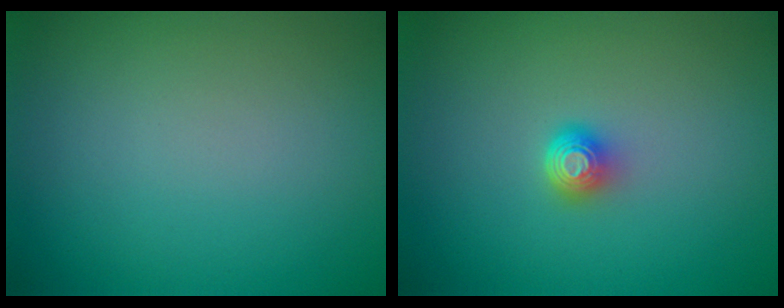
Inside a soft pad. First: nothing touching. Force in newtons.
{"total": 1.6, "press": 1.2, "slide": 1.1}